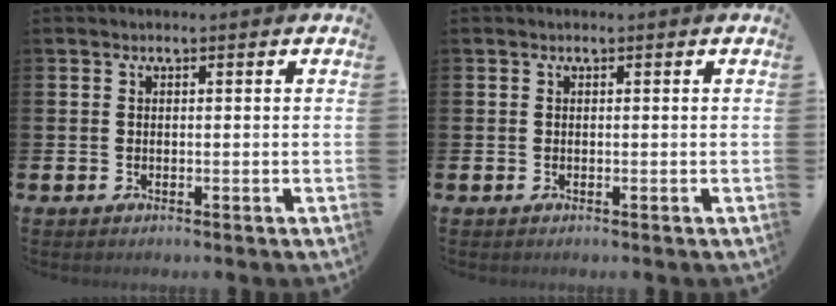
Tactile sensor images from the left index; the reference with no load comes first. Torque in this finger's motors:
{"motor_torque": [-0.05, 0.05, 0.00, 0.00]}